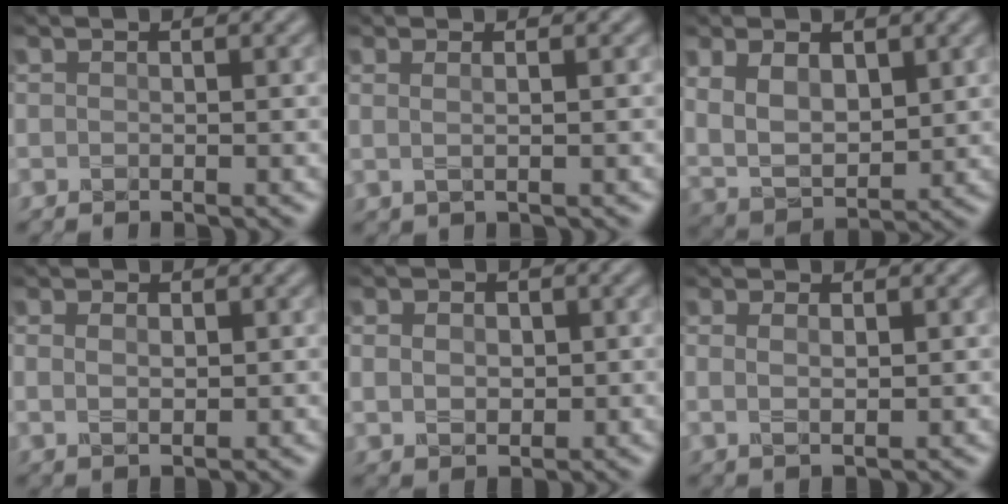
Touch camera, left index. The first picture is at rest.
{"total": 1.4, "force": [0.5, 0.4, 1.2], "torque": [-0.017, 0.000, -0.002]}
{"total": 5.6, "force": [2.0, 3.4, 4.0], "torque": [-0.084, -0.002, 0.038]}
{"total": 2.1, "force": [0.6, 1.4, 1.4], "torque": [-0.018, 0.003, 0.007]}
{"total": 2.8, "force": [0.5, 2.2, 1.6], "torque": [-0.027, 0.007, 0.005]}
{"total": 1.8, "force": [0.6, 0.9, 1.4], "torque": [-0.024, 0.002, 0.009]}